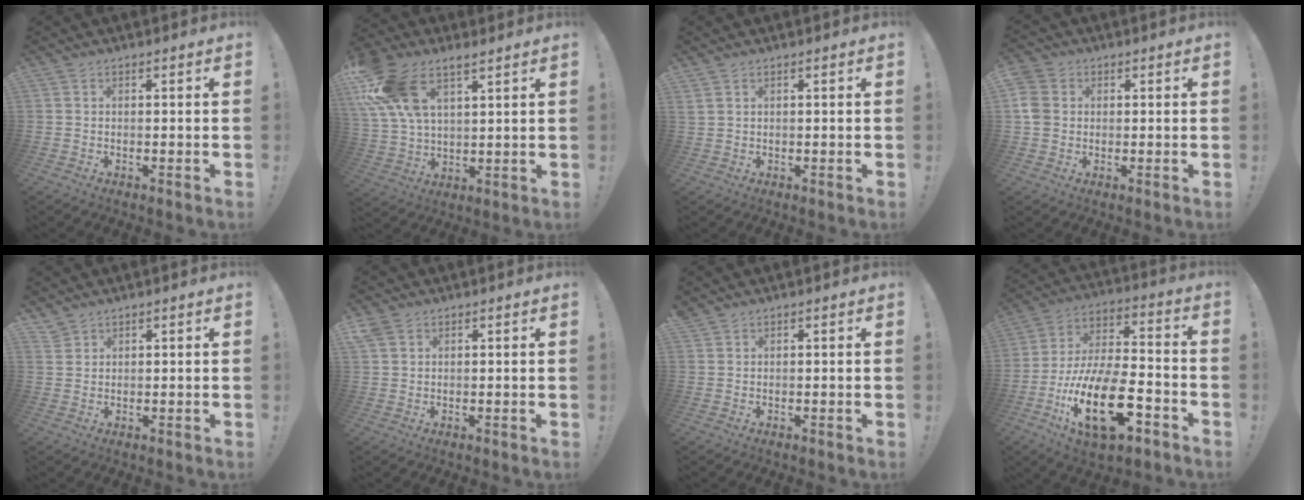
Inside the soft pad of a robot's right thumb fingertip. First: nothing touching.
{"total": 15.1, "force": [8.6, 8.2, 9.4], "torque": [-0.198, -0.035, 0.160]}
{"total": 1.3, "force": [0.8, 0.8, 0.7], "torque": [-0.017, 0.003, 0.016]}
{"total": 6.1, "force": [0.6, 5.4, 2.8], "torque": [-0.061, 0.004, 0.010]}
{"total": 2.3, "force": [2.1, 0.9, 0.4], "torque": [-0.008, -0.013, 0.041]}
{"total": 3.3, "force": [2.0, 2.3, 1.2], "torque": [-0.020, -0.007, 0.039]}
{"total": 1.0, "force": [0.9, 0.4, 0.2], "torque": [-0.002, -0.002, 0.017]}
{"total": 22.9, "force": [-9.4, 9.3, 18.7], "torque": [-0.361, 0.045, -0.154]}